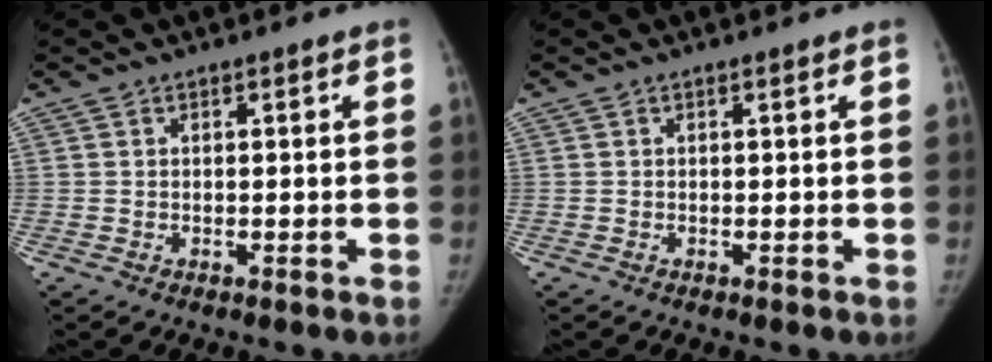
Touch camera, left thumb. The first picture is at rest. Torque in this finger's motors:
{"motor_torque": [0.32, 0.31, 0.26, 0.23, 0.01]}